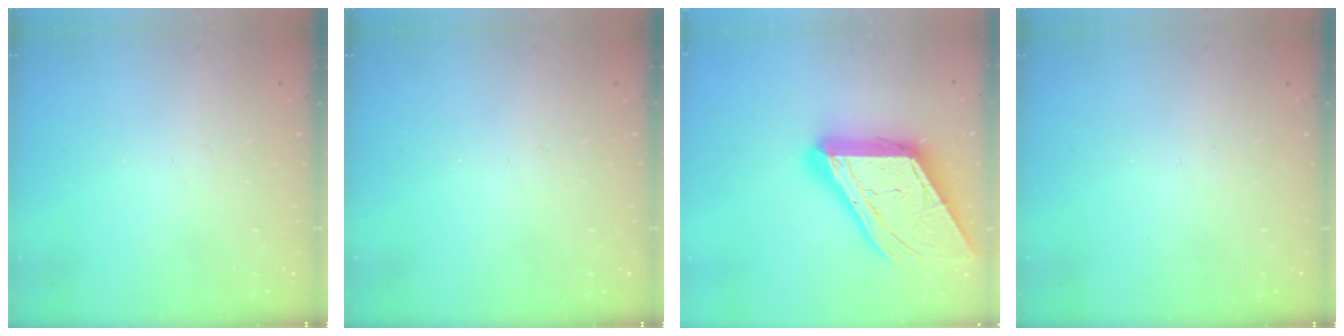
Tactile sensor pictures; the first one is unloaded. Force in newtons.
{"total": 0.0}
{"total": 24.3, "press": 24.2, "slide": 2.6}
{"total": 0.0}